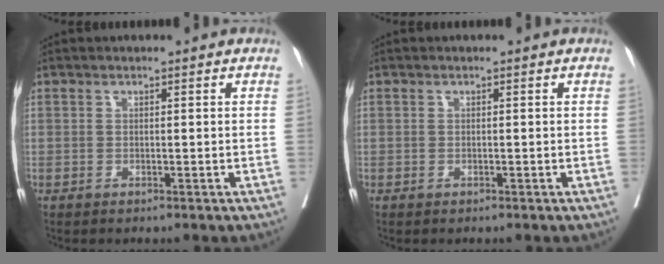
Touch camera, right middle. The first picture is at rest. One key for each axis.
{"total": 0.0}